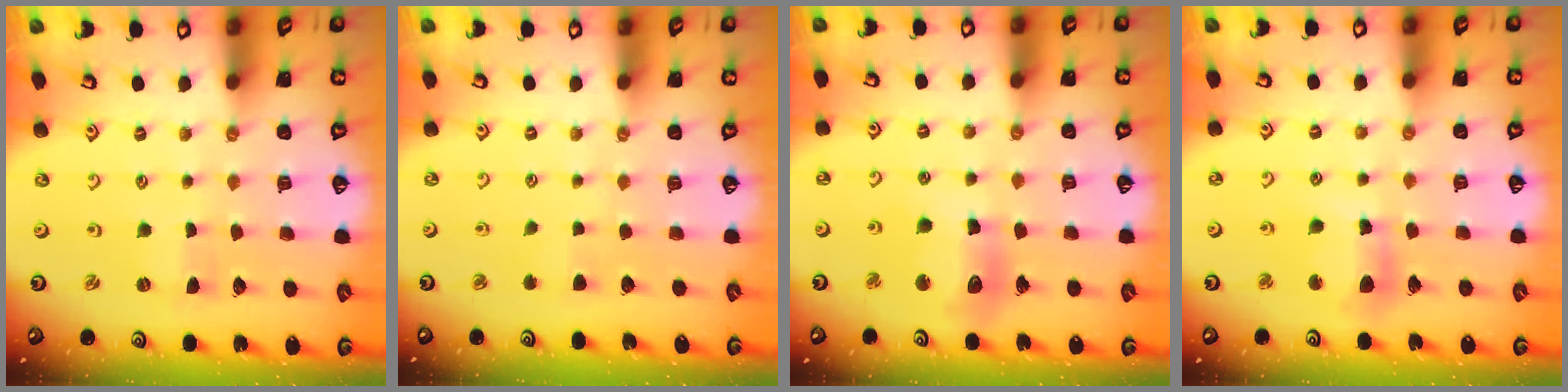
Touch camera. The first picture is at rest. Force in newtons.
{"total": 2.7, "press": 2.6, "slide": 0.5}
{"total": 11.9, "press": 11.6, "slide": 2.6}
{"total": 9.8, "press": 9.7, "slide": 1.0}